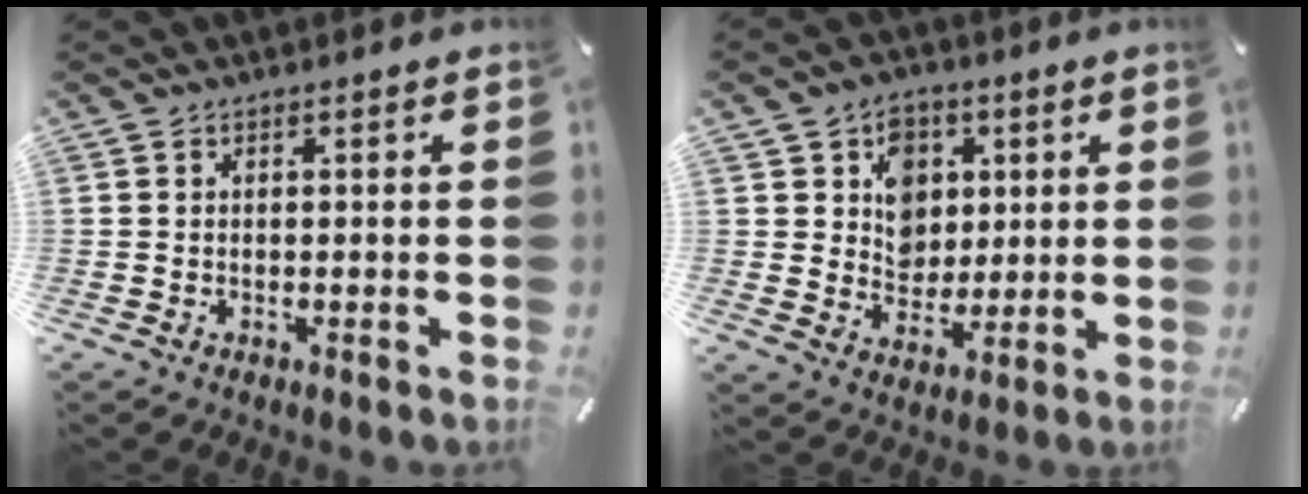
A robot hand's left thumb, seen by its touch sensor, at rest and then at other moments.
{"total": 9.2, "force": [2.9, 8.2, 3.0], "torque": [-0.041, -0.011, 0.053]}